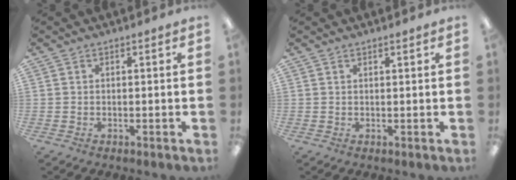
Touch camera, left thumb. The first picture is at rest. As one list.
[{"total": 0.9, "force": [0.9, 0.1, 0.2], "torque": [-0.005, 0.000, 0.016]}]